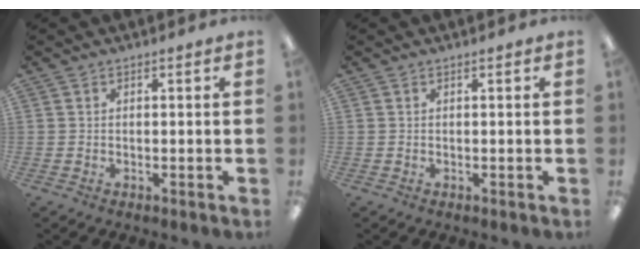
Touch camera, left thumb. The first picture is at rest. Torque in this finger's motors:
{"motor_torque": [-0.08, 0.08, 0.00, -0.01, 0.00]}